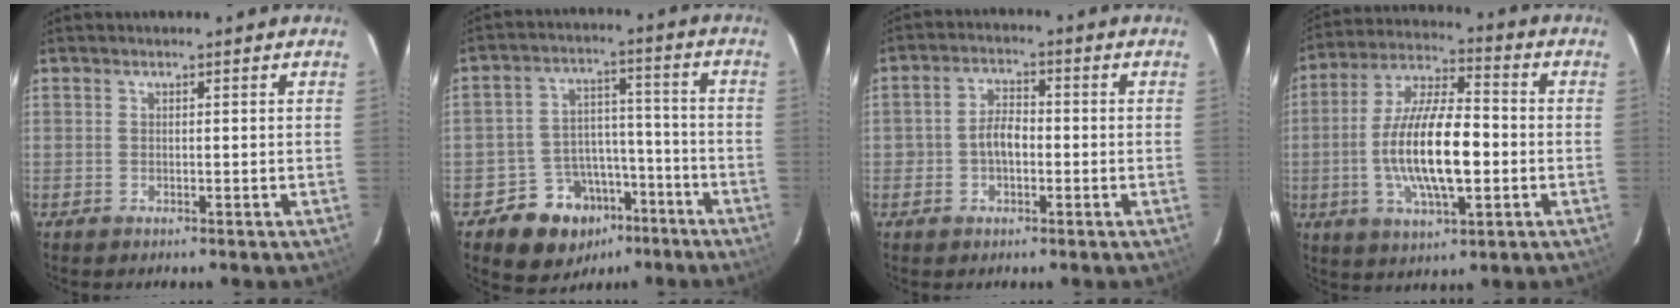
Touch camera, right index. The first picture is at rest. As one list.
[{"total": 11.9, "force": [-7.2, 8.8, 3.3], "torque": [-0.065, 0.040, -0.093]}, {"total": 4.4, "force": [-1.0, 3.0, 3.1], "torque": [-0.055, 0.013, -0.016]}, {"total": 16.3, "force": [-2.6, 5.5, 15.2], "torque": [-0.296, 0.000, -0.048]}]